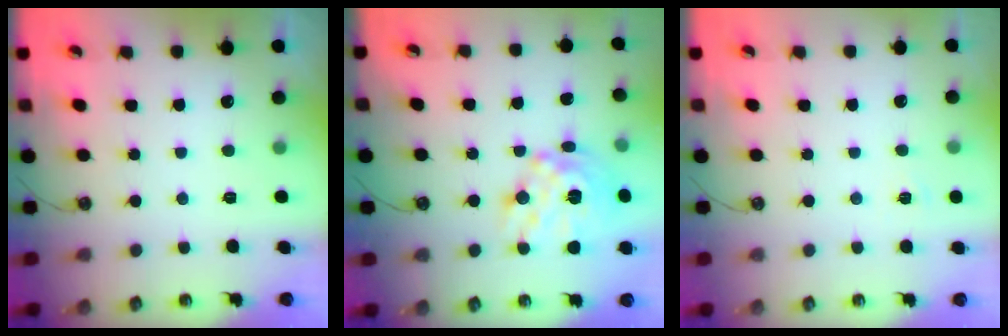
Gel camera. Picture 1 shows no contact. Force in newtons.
{"total": 17.4, "press": 17.3, "slide": 1.4}
{"total": 3.0, "press": 2.9, "slide": 0.4}